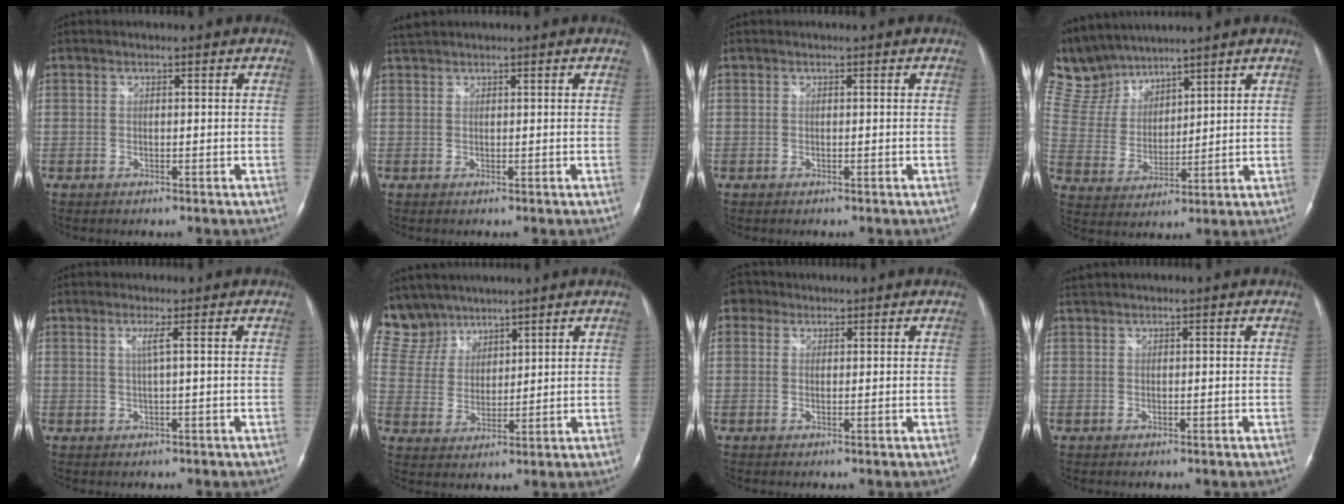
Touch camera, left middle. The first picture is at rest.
{"total": 1.4, "force": [1.4, 0.0, 0.3], "torque": [-0.012, 0.016, 0.033]}
{"total": 0.0}
{"total": 9.9, "force": [9.4, 2.8, 1.4], "torque": [-0.054, 0.017, 0.207]}
{"total": 1.5, "force": [0.4, -0.6, 1.4], "torque": [-0.032, 0.000, 0.008]}
{"total": 9.5, "force": [8.2, 4.7, 0.3], "torque": [-0.016, 0.012, 0.177]}
{"total": 2.4, "force": [1.1, 2.1, 0.5], "torque": [-0.007, 0.012, 0.017]}
{"total": 0.7, "force": [0.7, -0.1, 0.1], "torque": [-0.008, 0.016, 0.019]}